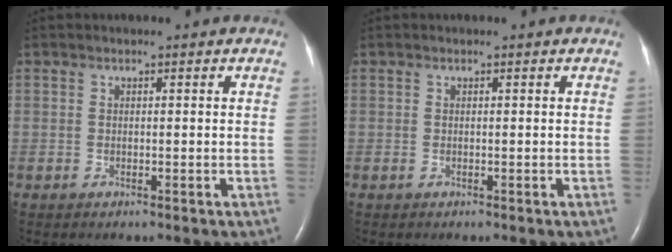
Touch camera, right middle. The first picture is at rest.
{"total": 0.0}